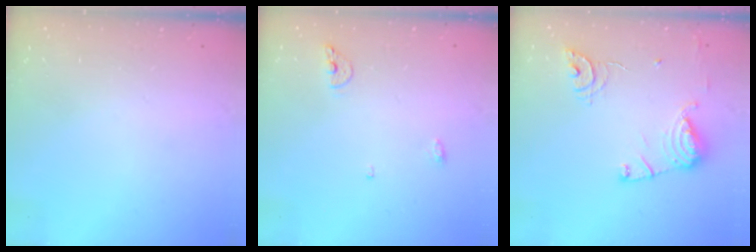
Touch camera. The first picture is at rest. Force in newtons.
{"total": 5.6, "press": 5.5, "slide": 1.0}
{"total": 13.7, "press": 13.6, "slide": 1.5}